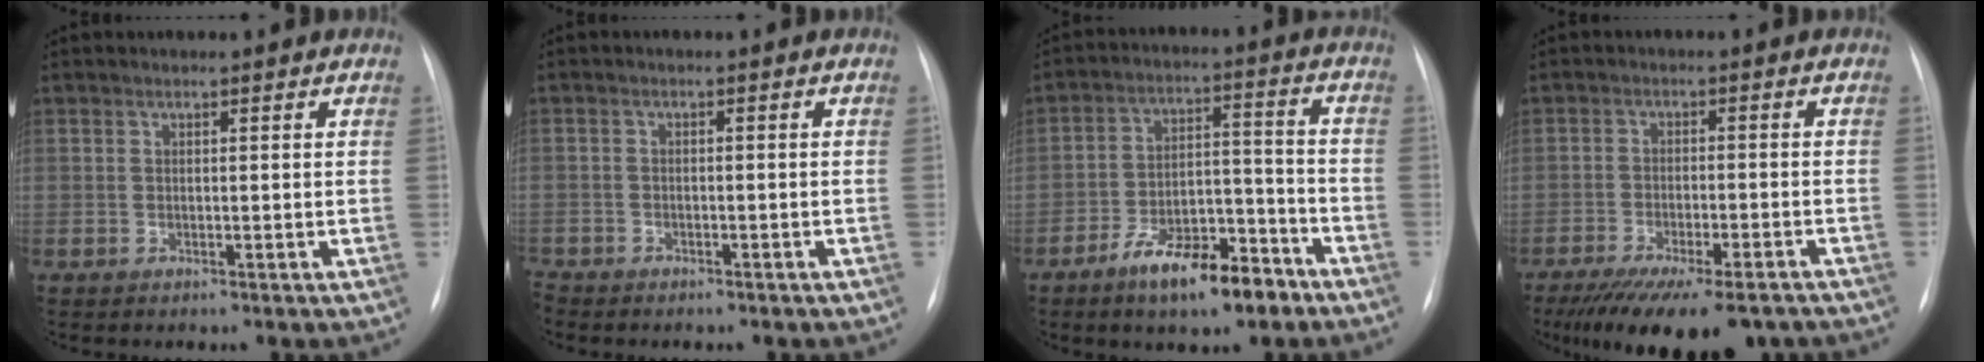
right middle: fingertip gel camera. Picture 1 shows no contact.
{"total": 3.9, "force": [-3.2, 1.7, 1.1], "torque": [-0.017, -0.002, -0.047]}
{"total": 11.5, "force": [-7.6, 4.2, 7.5], "torque": [-0.121, 0.016, -0.127]}
{"total": 16.5, "force": [-12.9, 4.2, 9.4], "torque": [-0.141, -0.021, -0.185]}